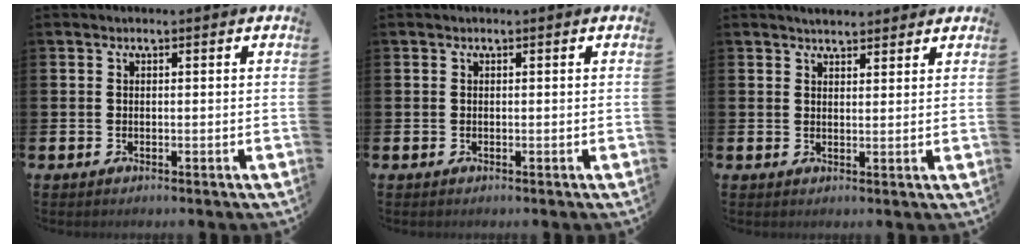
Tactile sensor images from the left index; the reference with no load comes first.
{"total": 0.0}
{"total": 2.9, "force": [2.8, 0.7, 0.2], "torque": [0.000, -0.010, 0.049]}